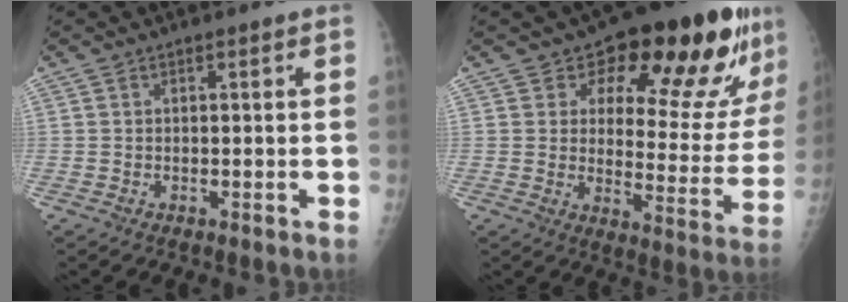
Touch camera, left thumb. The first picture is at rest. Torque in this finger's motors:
{"motor_torque": [0.67, 0.77, 1.42, -1.34, 0.19]}